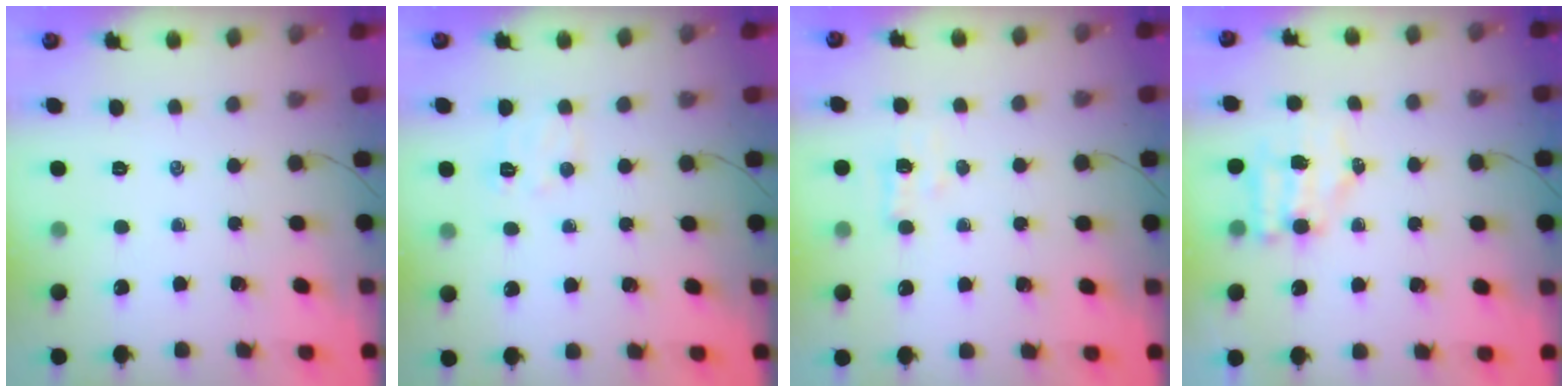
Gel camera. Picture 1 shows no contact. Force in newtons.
{"total": 6.5, "press": 6.4, "slide": 1.2}
{"total": 3.8, "press": 3.6, "slide": 1.3}
{"total": 5.1, "press": 5.0, "slide": 0.8}